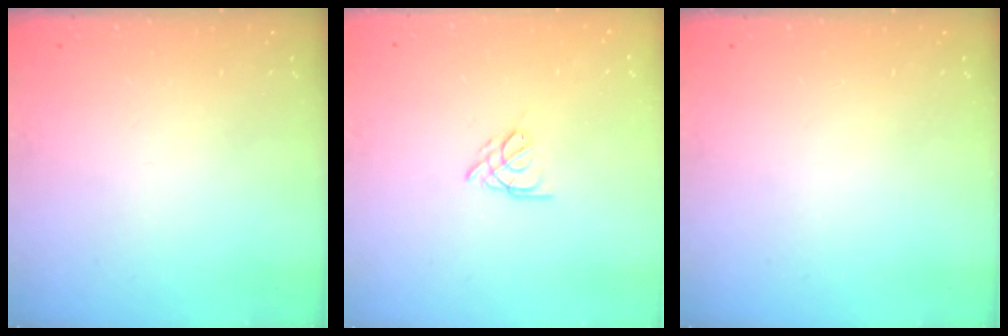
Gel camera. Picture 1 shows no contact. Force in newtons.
{"total": 3.7, "press": 3.6, "slide": 0.8}
{"total": 0.0}